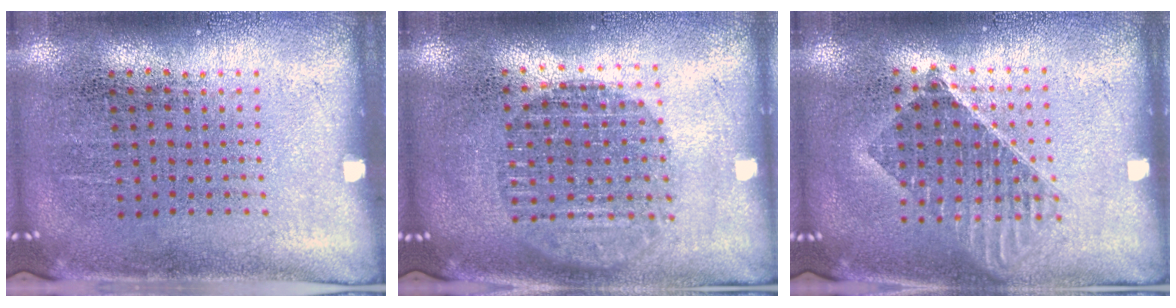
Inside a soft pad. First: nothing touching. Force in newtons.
{"total": 1.7, "press": 1.4, "slide": 0.9}
{"total": 1.5, "press": 1.3, "slide": 0.7}